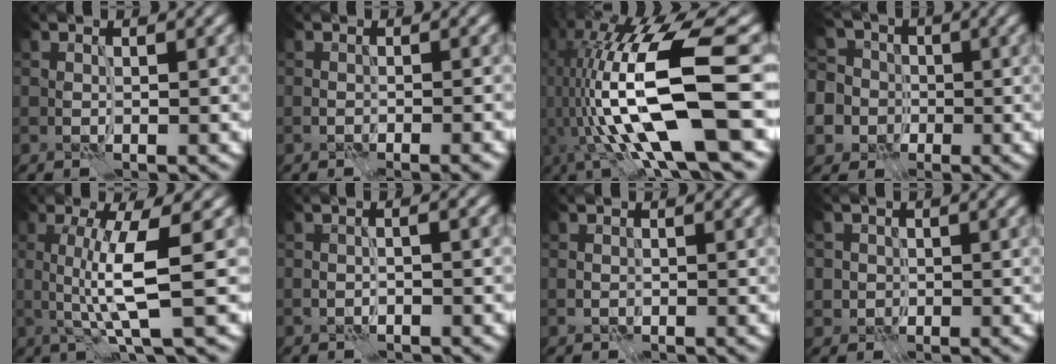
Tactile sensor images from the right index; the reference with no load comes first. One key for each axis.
{"total": 2.0, "fx": -1.3, "fy": 0.9, "fz": 1.3, "tx": -0.016, "ty": -0.004, "tz": -0.008}
{"total": 14.8, "fx": -1.5, "fy": 3.5, "fz": 14.3, "tx": -0.263, "ty": 0.013, "tz": -0.024}
{"total": 9.4, "fx": -1.0, "fy": 8.8, "fz": 3.4, "tx": -0.083, "ty": 0.019, "tz": -0.053}
{"total": 5.1, "fx": 0.0, "fy": 0.3, "fz": 5.1, "tx": -0.090, "ty": -0.003, "tz": 0.000}
{"total": 0.9, "fx": -0.6, "fy": -0.2, "fz": 0.6, "tx": -0.009, "ty": -0.001, "tz": -0.010}
{"total": 0.7, "fx": 0.0, "fy": 0.7, "fz": 0.2, "tx": -0.005, "ty": -0.001, "tz": 0.003}
{"total": 2.5, "fx": 0.4, "fy": 2.4, "fz": 0.4, "tx": 0.004, "ty": 0.005, "tz": 0.008}